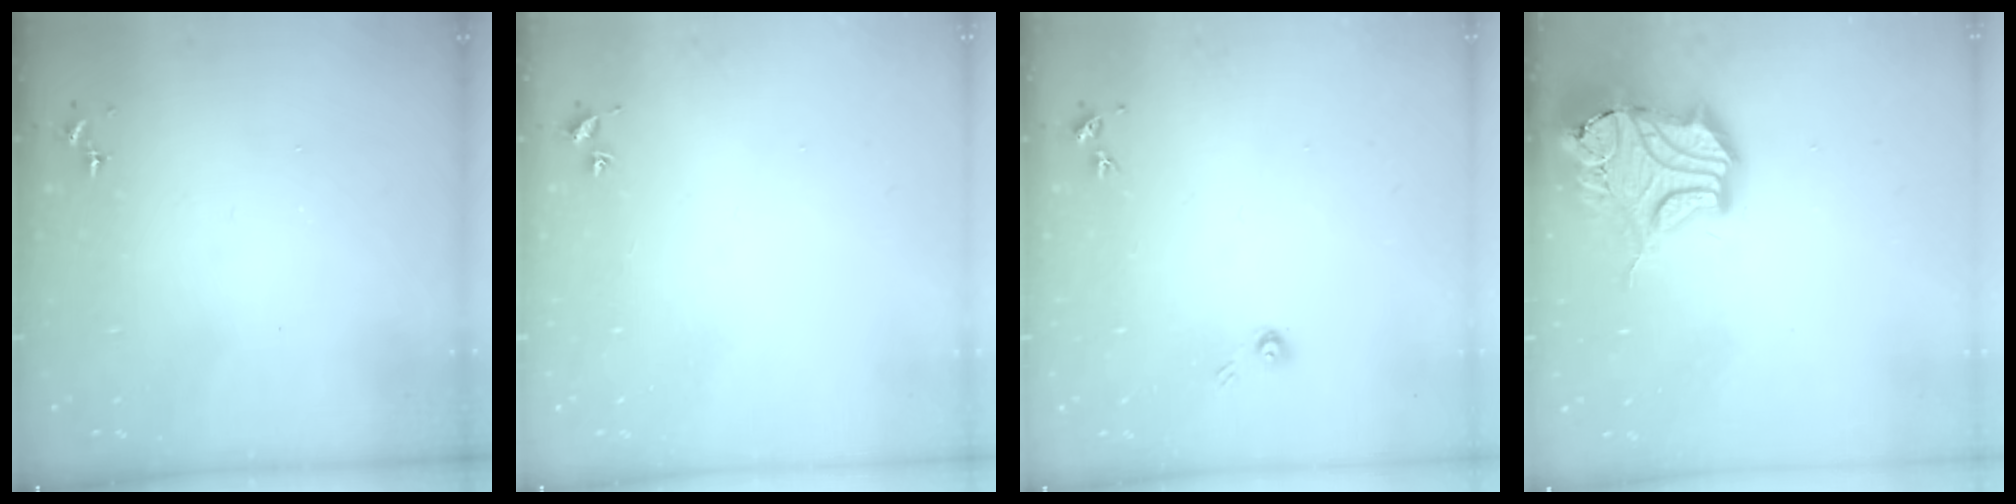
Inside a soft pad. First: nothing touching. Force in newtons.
{"total": 1.8, "press": 1.8, "slide": 0.2}
{"total": 4.0, "press": 4.0, "slide": 0.4}
{"total": 19.2, "press": 18.9, "slide": 3.2}